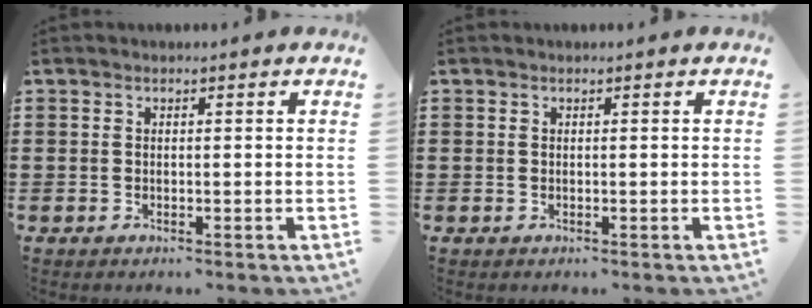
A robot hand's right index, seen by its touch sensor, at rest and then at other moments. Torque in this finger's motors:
{"motor_torque": [0.63, 1.51, -0.01, -0.03]}